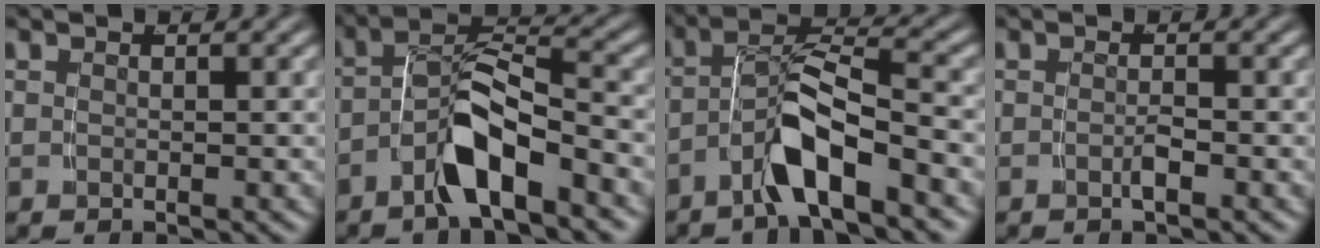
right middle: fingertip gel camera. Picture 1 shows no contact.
{"total": 5.0, "force": [-2.8, 1.4, 3.8], "torque": [-0.061, 0.007, -0.051]}
{"total": 4.7, "force": [-2.6, 0.9, 3.8], "torque": [-0.064, 0.009, -0.048]}
{"total": 1.1, "force": [-0.8, -0.3, 0.6], "torque": [-0.008, 0.001, -0.015]}